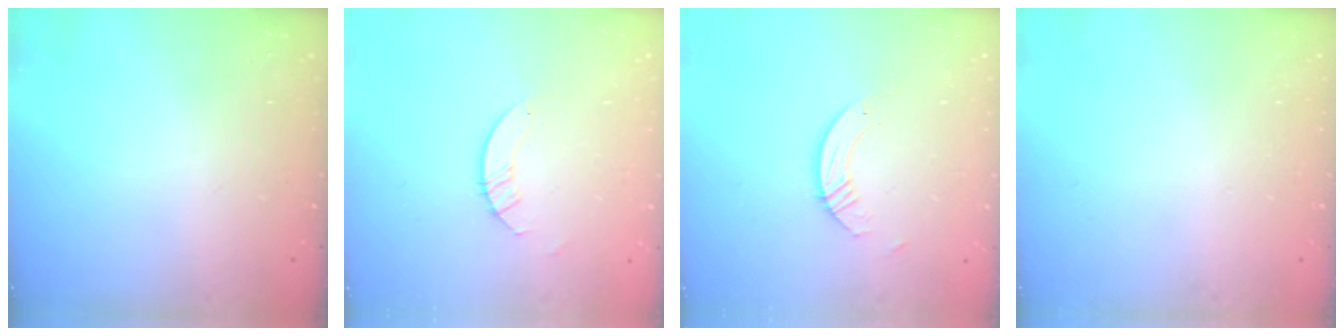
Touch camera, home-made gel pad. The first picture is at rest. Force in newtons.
{"total": 2.9, "press": 2.9, "slide": 0.3}
{"total": 3.7, "press": 3.7, "slide": 0.3}
{"total": 0.0}